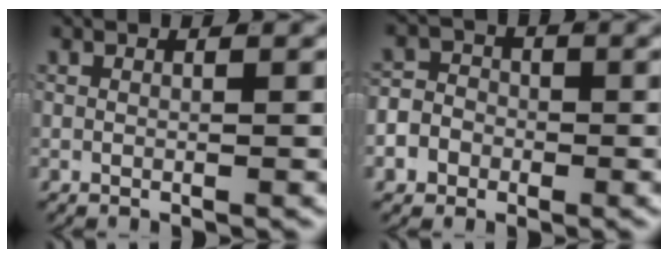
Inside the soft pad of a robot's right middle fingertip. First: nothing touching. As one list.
[{"total": 5.6, "force": [-1.5, 5.1, 1.8], "torque": [-0.029, -0.005, -0.036]}]